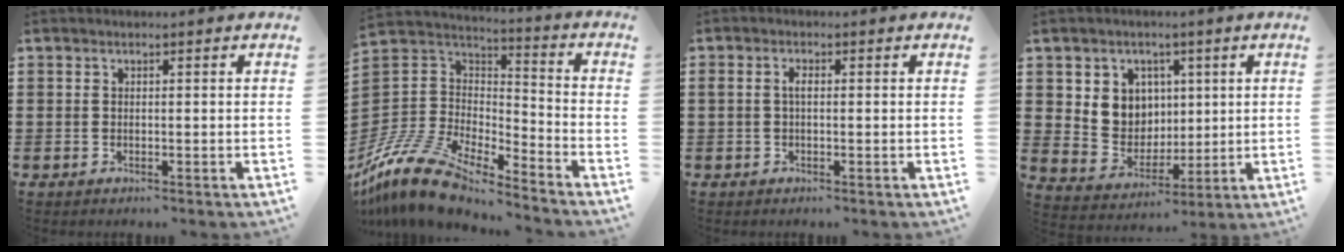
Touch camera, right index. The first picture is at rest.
{"total": 12.8, "force": [-11.3, 3.6, 4.9], "torque": [-0.120, 0.014, -0.227]}
{"total": 1.7, "force": [-0.1, 0.7, 1.5], "torque": [-0.029, 0.003, -0.003]}
{"total": 6.8, "force": [2.5, 6.3, 1.0], "torque": [-0.049, -0.004, 0.047]}